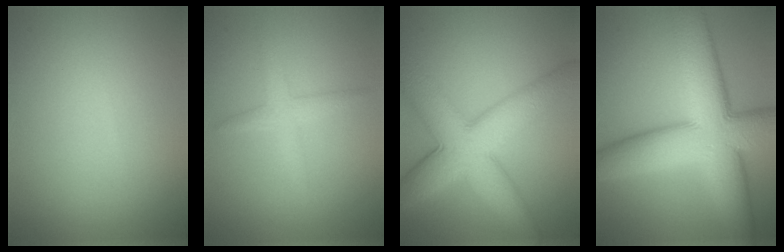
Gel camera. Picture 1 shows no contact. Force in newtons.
{"total": 2.2, "press": 2.2, "slide": 0.1}
{"total": 9.9, "press": 9.9, "slide": 0.1}
{"total": 12.3, "press": 12.3, "slide": 0.7}